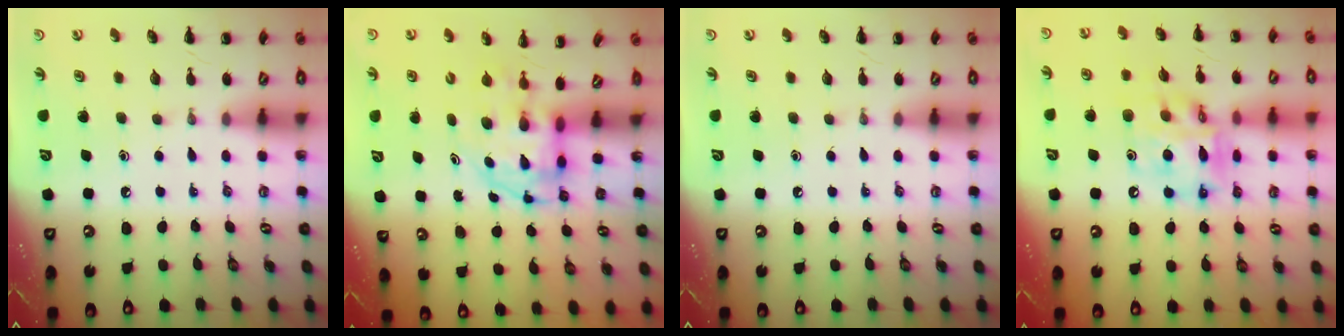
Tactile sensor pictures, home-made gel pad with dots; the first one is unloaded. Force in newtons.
{"total": 3.8, "press": 3.7, "slide": 0.7}
{"total": 0.0}
{"total": 13.9, "press": 13.4, "slide": 3.6}